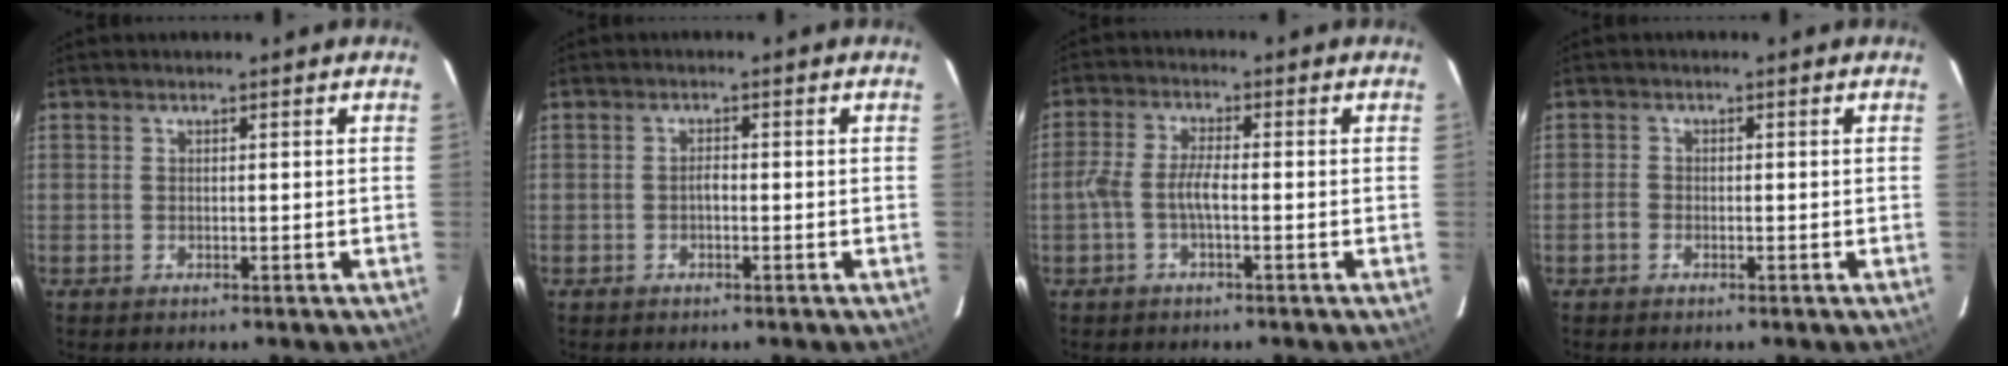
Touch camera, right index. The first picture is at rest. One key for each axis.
{"total": 1.1, "fx": -0.5, "fy": 0.5, "fz": 0.9, "tx": -0.016, "ty": 0.007, "tz": -0.009}
{"total": 4.0, "fx": -1.4, "fy": 0.7, "fz": 3.7, "tx": -0.085, "ty": 0.008, "tz": -0.029}
{"total": 1.5, "fx": -0.9, "fy": 1.2, "fz": 0.3, "tx": -0.005, "ty": 0.004, "tz": -0.018}